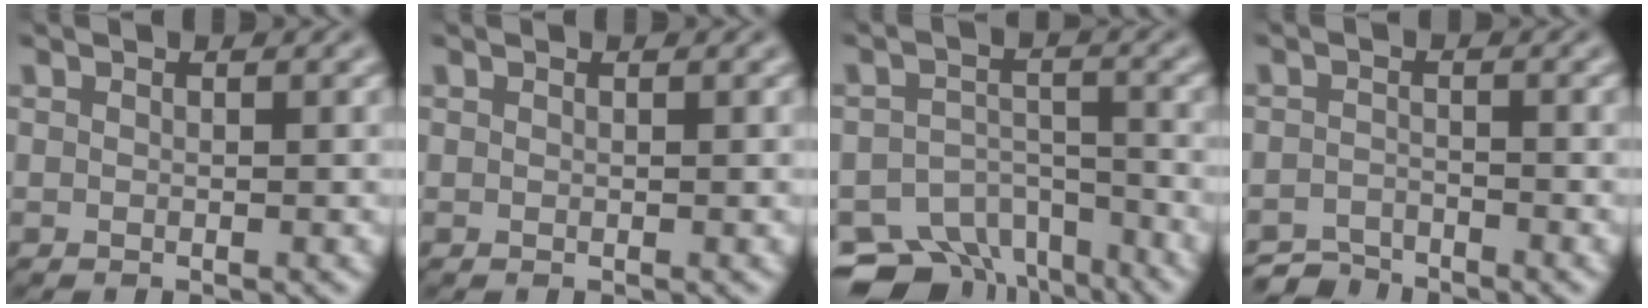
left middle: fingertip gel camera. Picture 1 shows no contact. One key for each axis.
{"total": 0.0}
{"total": 10.1, "fx": -8.1, "fy": 5.1, "fz": 3.0, "tx": -0.032, "ty": -0.011, "tz": -0.112}
{"total": 2.8, "fx": -2.7, "fy": 0.5, "fz": 0.3, "tx": -0.003, "ty": -0.001, "tz": -0.055}